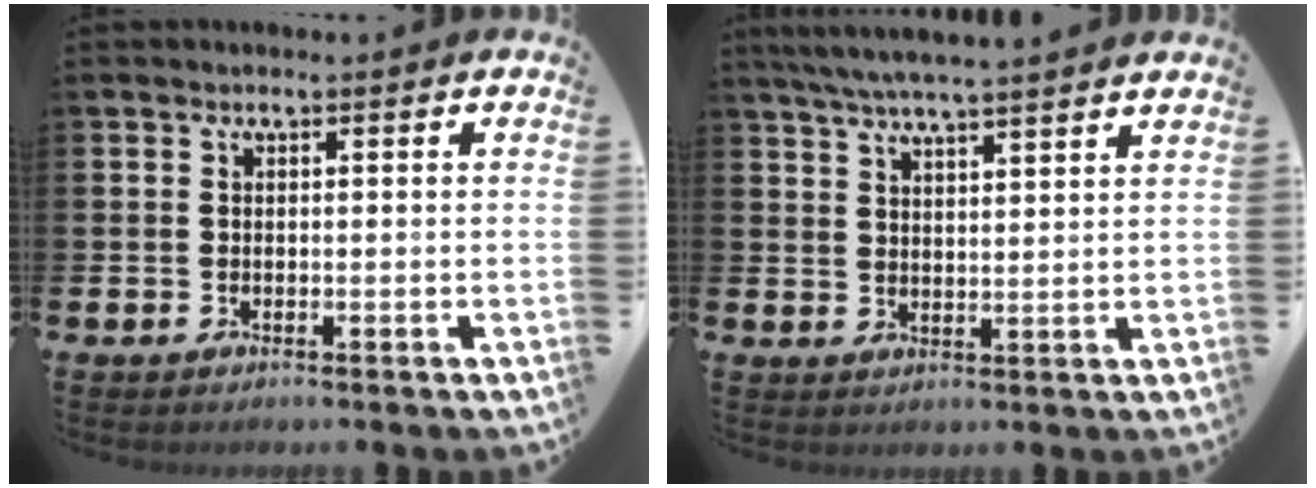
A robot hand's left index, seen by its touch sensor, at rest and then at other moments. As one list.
[{"total": 5.6, "force": [5.3, -0.4, 1.6], "torque": [-0.051, -0.021, 0.097]}]